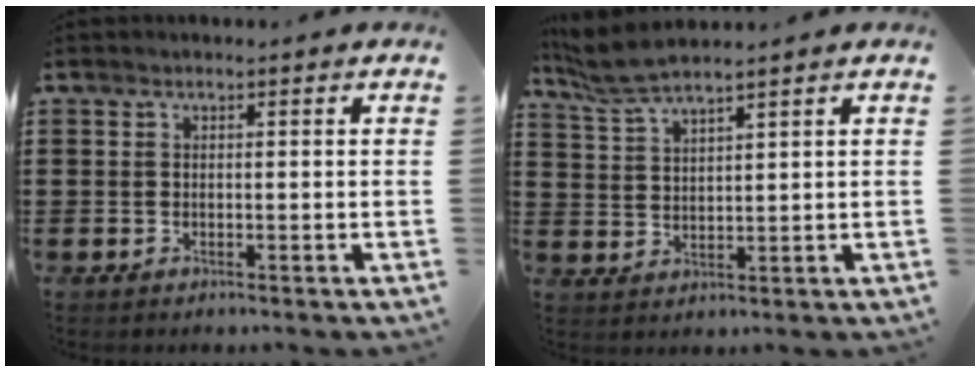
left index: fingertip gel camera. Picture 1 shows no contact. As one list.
[{"total": 4.8, "force": [4.2, 0.4, 2.3], "torque": [-0.057, -0.009, 0.078]}]